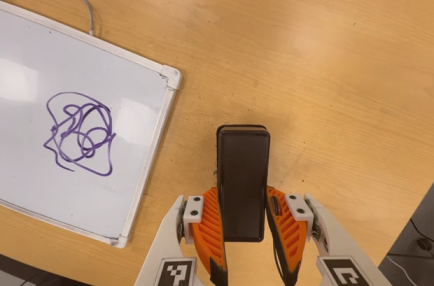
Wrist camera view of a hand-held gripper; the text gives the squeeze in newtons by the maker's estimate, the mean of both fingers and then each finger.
{"total": 5.7, "left": 3.7, "right": 7.8}